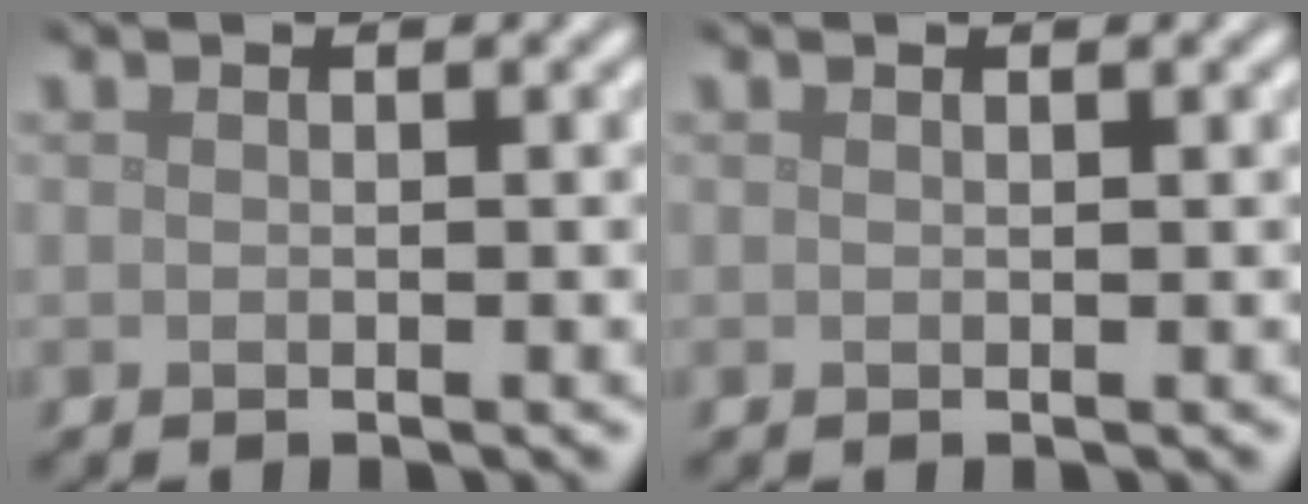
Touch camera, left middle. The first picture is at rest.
{"total": 0.0}